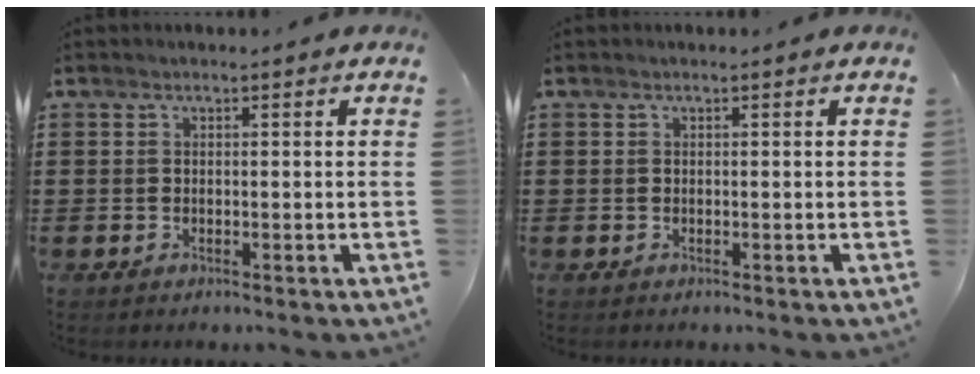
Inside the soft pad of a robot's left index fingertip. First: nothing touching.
{"total": 0.0}